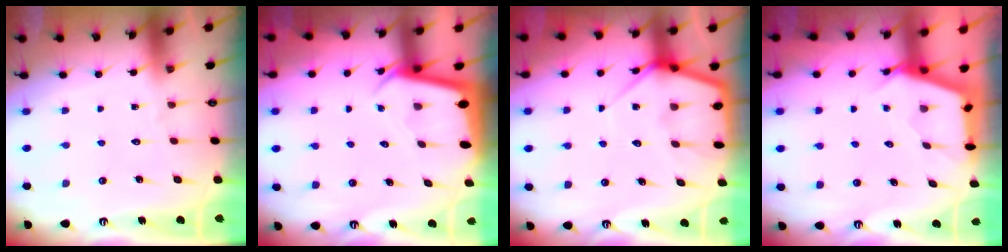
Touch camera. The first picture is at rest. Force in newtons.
{"total": 2.4, "press": 2.4, "slide": 0.1}
{"total": 7.1, "press": 7.1, "slide": 0.8}
{"total": 2.7, "press": 2.7, "slide": 0.4}